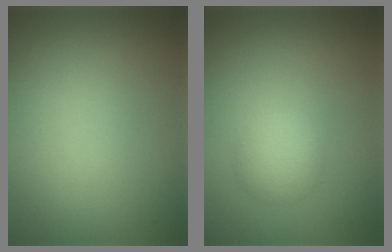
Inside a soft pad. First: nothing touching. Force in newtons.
{"total": 2.7, "press": 2.7, "slide": 0.0}